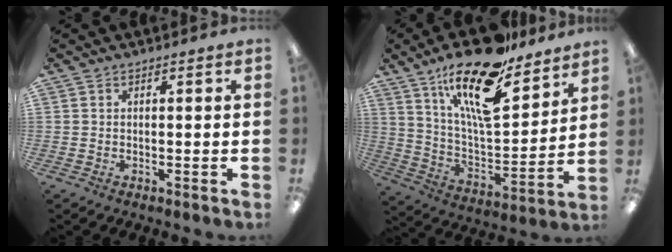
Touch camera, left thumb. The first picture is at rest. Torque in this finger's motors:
{"motor_torque": [0.38, 0.50, 1.38, -1.41, 0.16]}